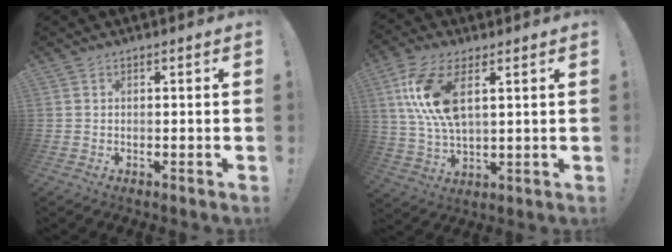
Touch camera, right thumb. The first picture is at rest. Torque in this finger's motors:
{"motor_torque": [0.11, 0.59, 0.57, 0.57, 0.11]}